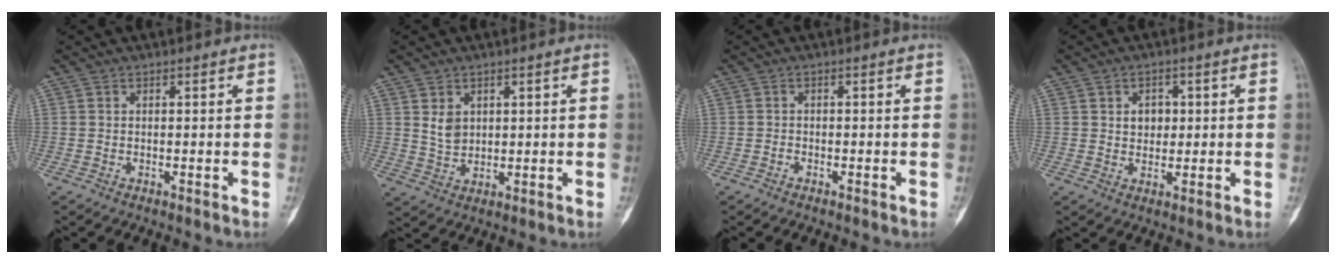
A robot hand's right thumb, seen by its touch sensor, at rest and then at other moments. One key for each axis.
{"total": 4.0, "fx": 1.4, "fy": 2.9, "fz": 2.3, "tx": -0.030, "ty": -0.013, "tz": 0.033}
{"total": 0.6, "fx": -0.4, "fy": 0.3, "fz": 0.2, "tx": -0.005, "ty": 0.001, "tz": -0.010}
{"total": 3.8, "fx": 0.8, "fy": 3.0, "fz": 2.2, "tx": -0.010, "ty": -0.001, "tz": 0.010}